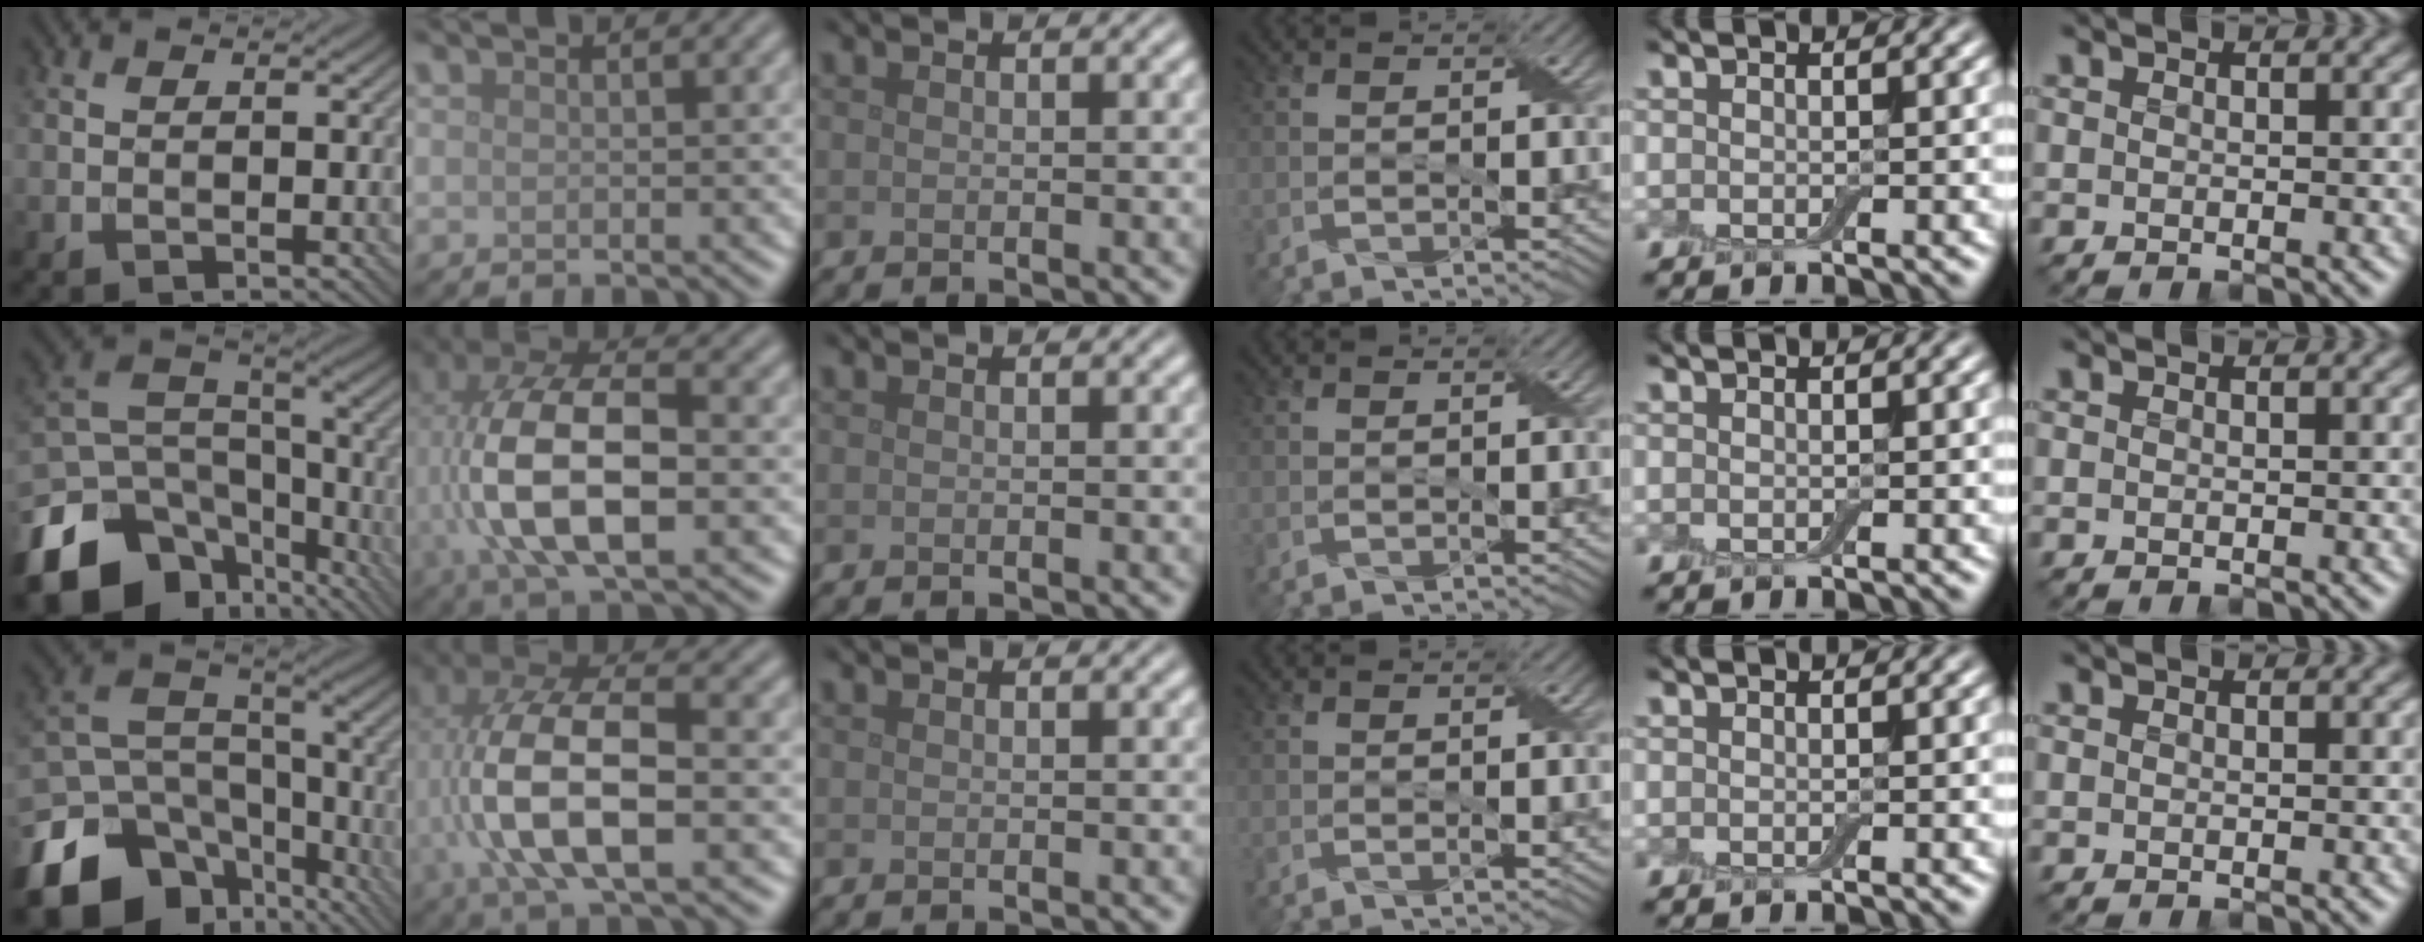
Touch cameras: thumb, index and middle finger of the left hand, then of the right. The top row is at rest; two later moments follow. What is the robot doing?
{"motion": "peel", "object": "small bumper sticker"}